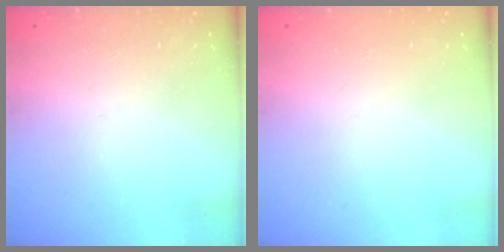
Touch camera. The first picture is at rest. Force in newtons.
{"total": 0.0}